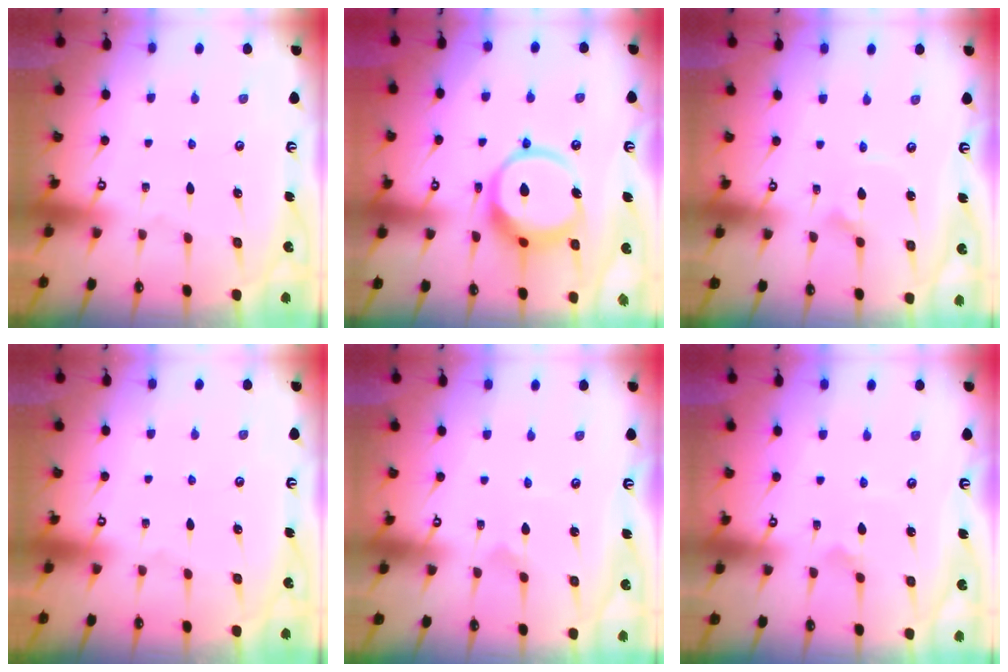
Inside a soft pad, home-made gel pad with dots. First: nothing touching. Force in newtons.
{"total": 12.3, "press": 12.2, "slide": 1.6}
{"total": 2.2, "press": 2.2, "slide": 0.2}
{"total": 0.0}
{"total": 0.5, "press": 0.5, "slide": 0.0}
{"total": 3.6, "press": 3.6, "slide": 0.2}